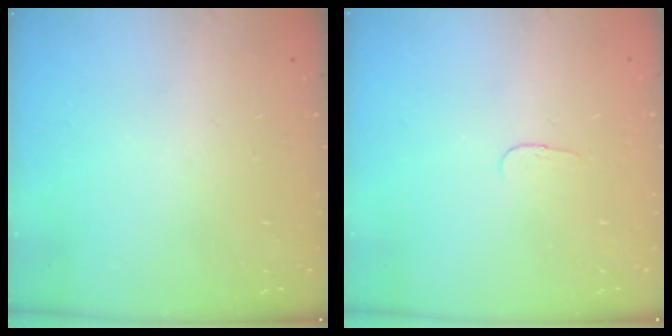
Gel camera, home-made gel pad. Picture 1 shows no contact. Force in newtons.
{"total": 2.8, "press": 2.8, "slide": 0.3}